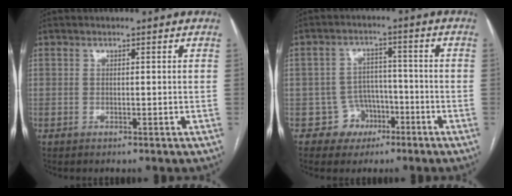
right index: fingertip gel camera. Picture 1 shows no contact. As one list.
[{"total": 5.3, "force": [-2.5, 4.6, 0.1], "torque": [0.009, 0.016, -0.034]}]